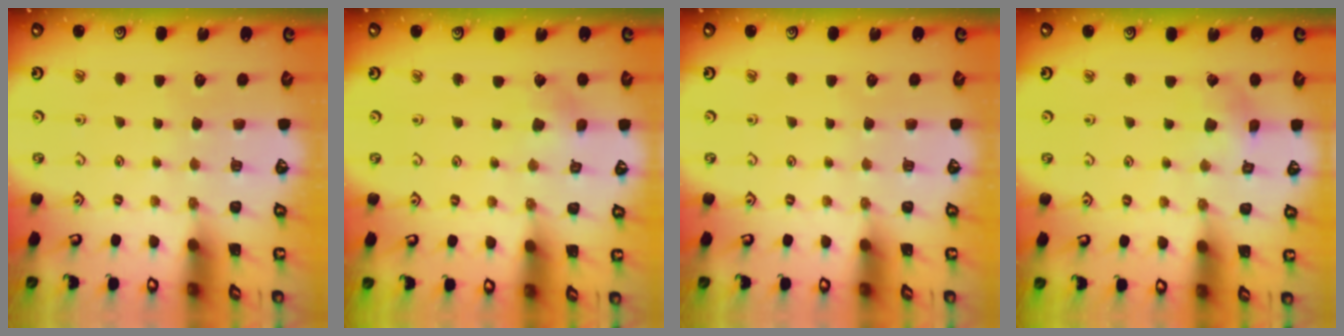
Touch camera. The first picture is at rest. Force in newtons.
{"total": 2.3, "press": 2.3, "slide": 0.6}
{"total": 0.0}
{"total": 2.9, "press": 2.8, "slide": 0.3}